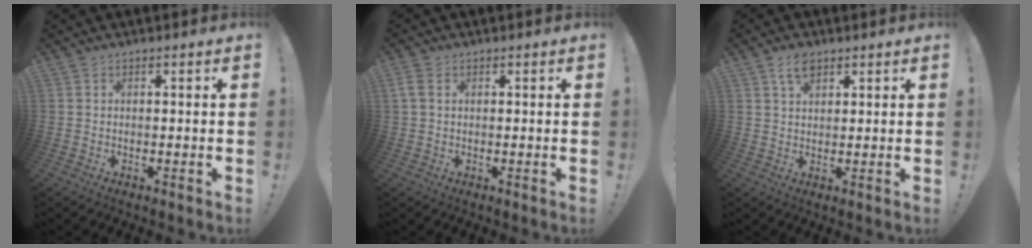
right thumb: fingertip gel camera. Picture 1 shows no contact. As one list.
[{"total": 2.6, "force": [0.9, 1.6, 1.8], "torque": [-0.041, 0.006, 0.019]}, {"total": 4.7, "force": [2.7, 2.5, 2.8], "torque": [-0.047, -0.005, 0.048]}]